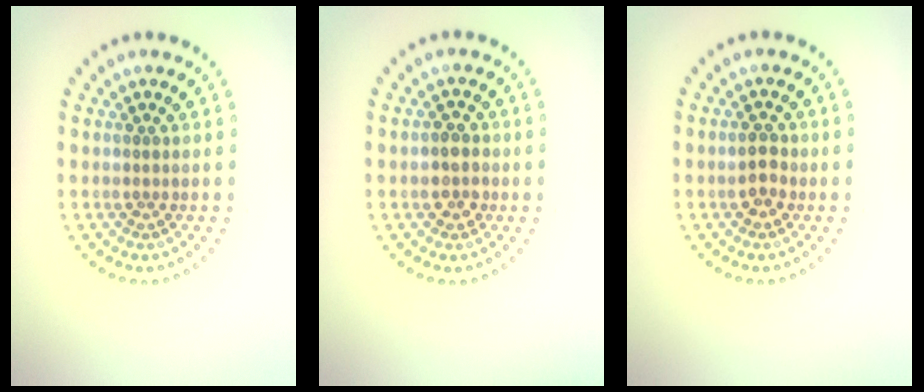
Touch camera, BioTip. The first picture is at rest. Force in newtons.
{"total": 2.1, "press": 2.0, "slide": 0.4}
{"total": 1.9, "press": 1.9, "slide": 0.2}